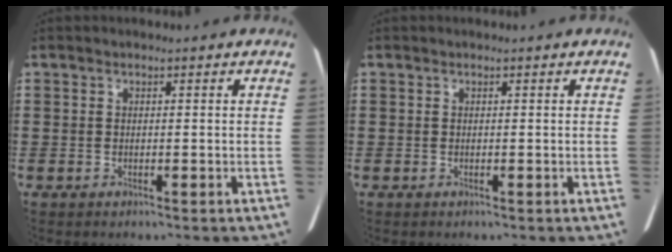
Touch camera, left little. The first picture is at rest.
{"total": 0.0}